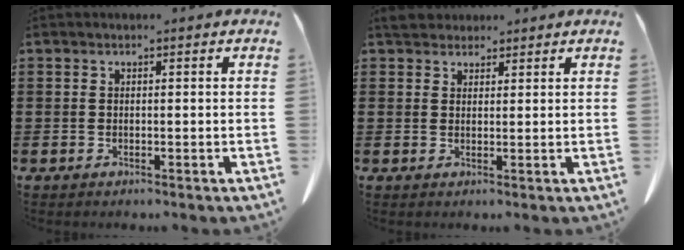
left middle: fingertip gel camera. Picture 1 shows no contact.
{"total": 3.3, "force": [2.8, 1.4, 0.8], "torque": [-0.017, -0.001, 0.055]}